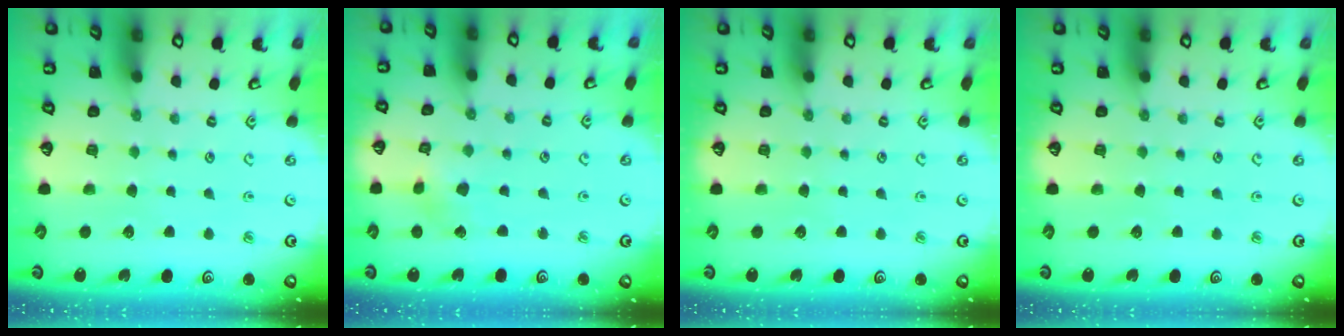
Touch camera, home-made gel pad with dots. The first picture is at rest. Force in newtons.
{"total": 2.8, "press": 2.8, "slide": 0.3}
{"total": 0.0}
{"total": 0.0}